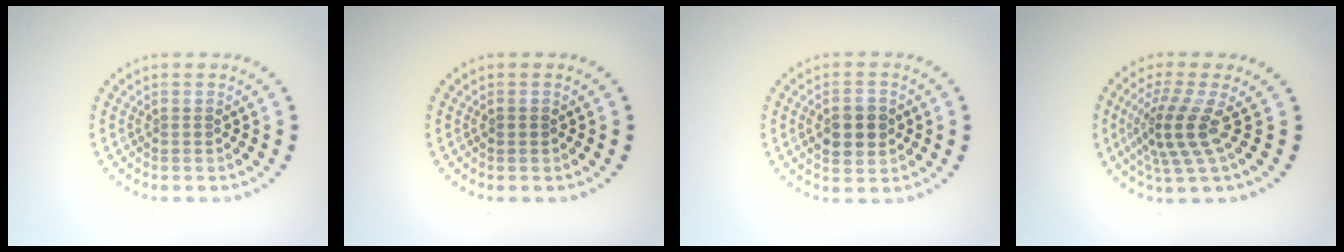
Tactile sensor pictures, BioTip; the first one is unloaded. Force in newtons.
{"total": 0.7, "press": 0.7, "slide": 0.2}
{"total": 3.7, "press": 3.7, "slide": 0.2}
{"total": 4.0, "press": 2.9, "slide": 2.8}